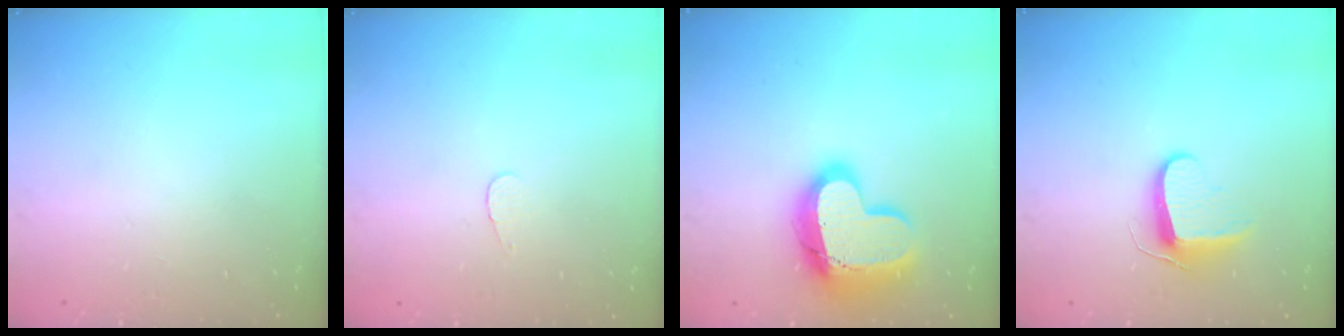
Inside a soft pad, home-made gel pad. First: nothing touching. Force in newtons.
{"total": 2.8, "press": 2.8, "slide": 0.3}
{"total": 23.1, "press": 23.0, "slide": 1.7}
{"total": 9.6, "press": 9.6, "slide": 0.8}